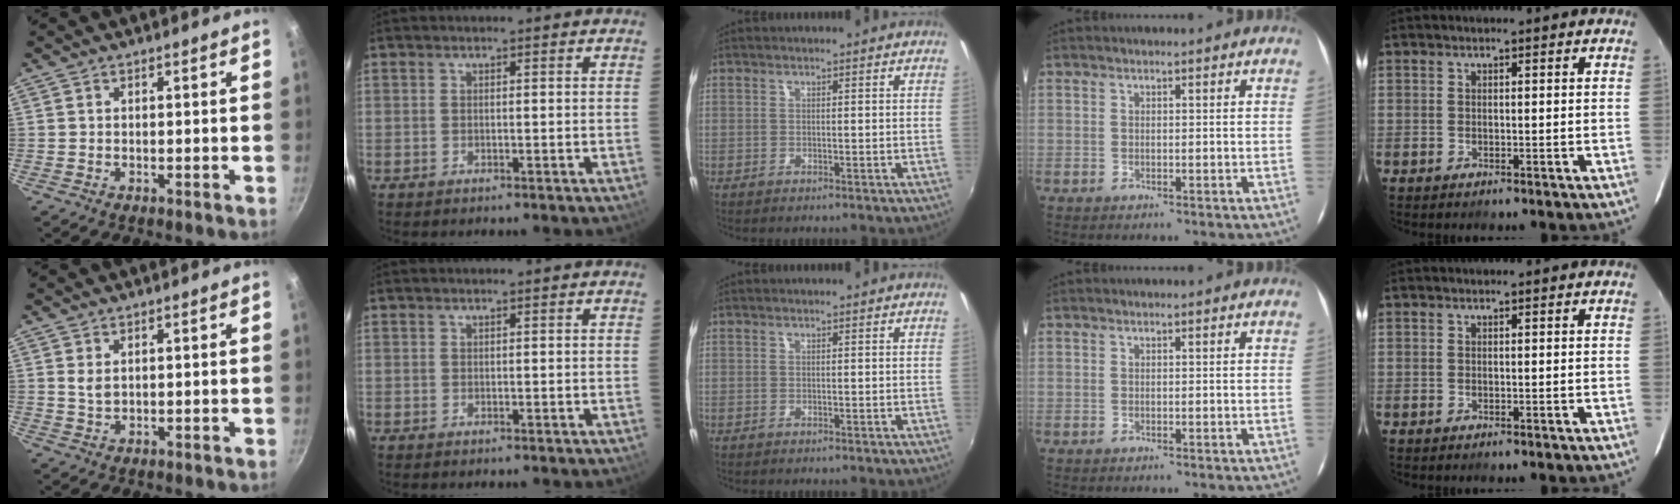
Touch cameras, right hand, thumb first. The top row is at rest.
{"thumb": {"total": 2.1, "force": [0.8, 1.1, 1.6], "torque": [-0.029, -0.004, 0.019]}}